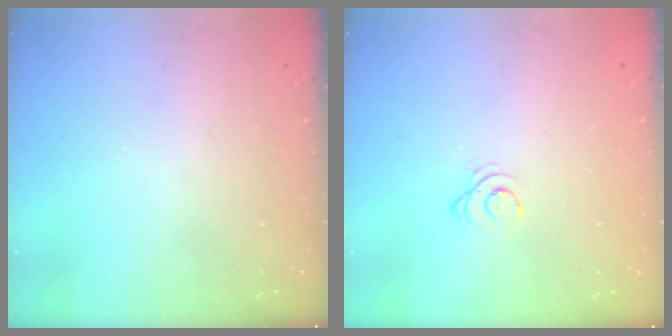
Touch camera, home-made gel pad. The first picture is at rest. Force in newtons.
{"total": 2.5, "press": 2.5, "slide": 0.3}